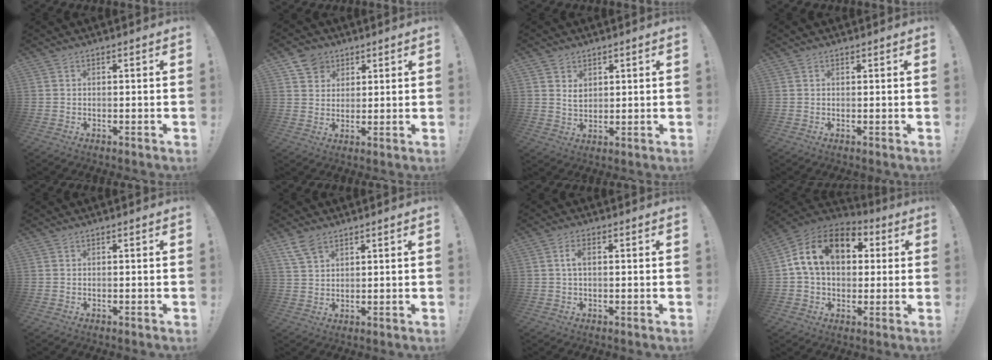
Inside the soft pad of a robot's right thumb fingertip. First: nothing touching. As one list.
[{"total": 6.4, "force": [4.1, 4.8, 0.9], "torque": [-0.008, -0.025, 0.077]}, {"total": 4.0, "force": [2.2, 3.1, 1.2], "torque": [-0.017, -0.012, 0.040]}, {"total": 0.8, "force": [-0.7, -0.2, -0.3], "torque": [0.006, 0.006, -0.013]}, {"total": 0.0}, {"total": 6.0, "force": [4.2, 3.0, 3.0], "torque": [-0.058, -0.016, 0.082]}, {"total": 2.8, "force": [0.6, 1.2, 2.5], "torque": [-0.048, 0.005, 0.011]}, {"total": 17.0, "force": [4.9, 11.7, 11.4], "torque": [-0.189, 0.004, 0.088]}]